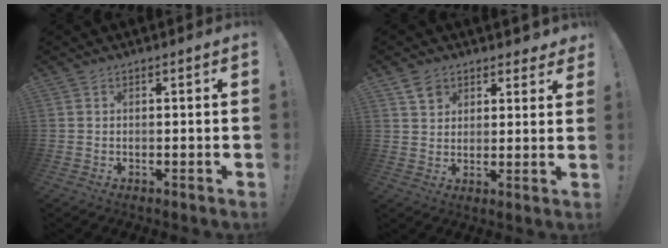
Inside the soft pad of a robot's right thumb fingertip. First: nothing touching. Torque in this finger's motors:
{"motor_torque": [0.42, 0.42, -0.24, 0.49, 0.00]}